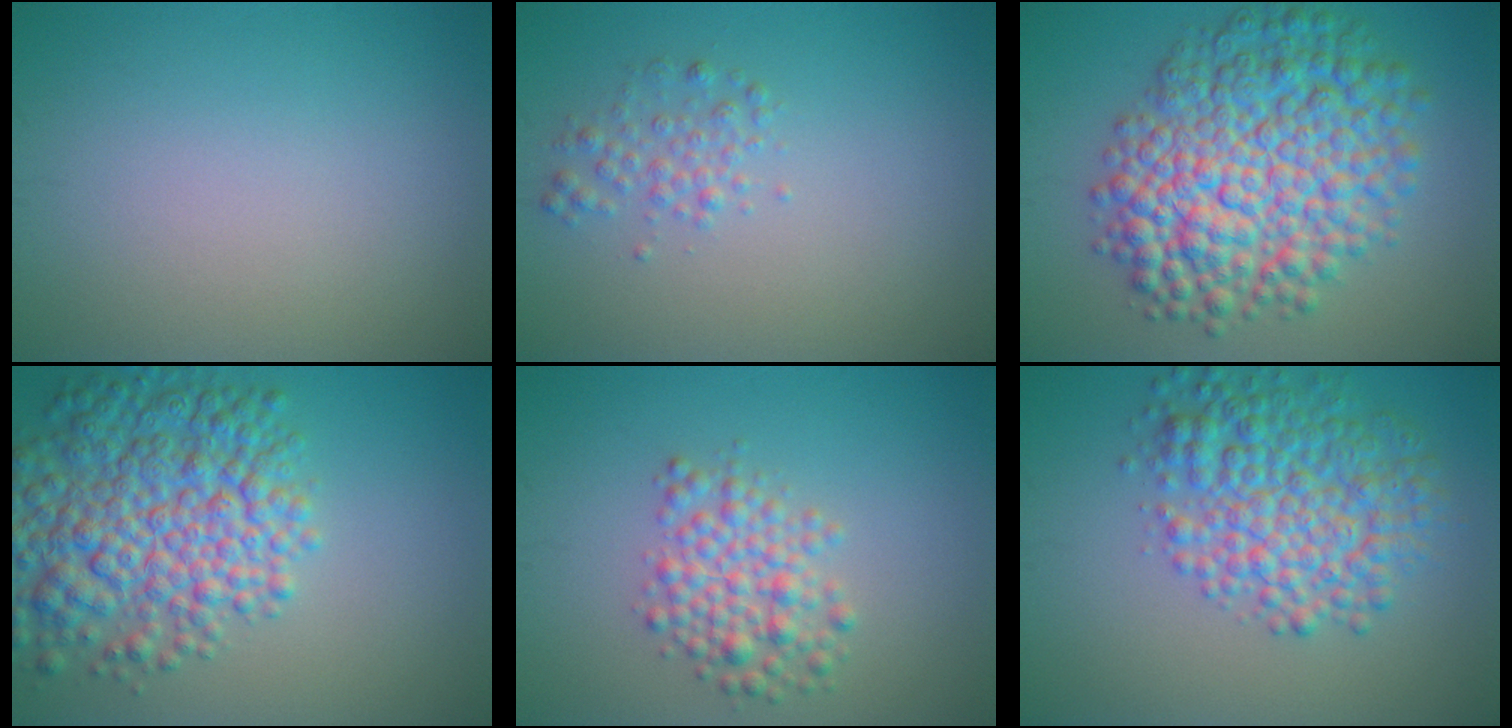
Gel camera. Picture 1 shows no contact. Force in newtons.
{"total": 1.7, "press": 1.7, "slide": 0.0}
{"total": 10.9, "press": 10.9, "slide": 0.2}
{"total": 8.9, "press": 8.9, "slide": 0.3}
{"total": 3.6, "press": 3.6, "slide": 0.2}
{"total": 7.0, "press": 7.0, "slide": 0.0}